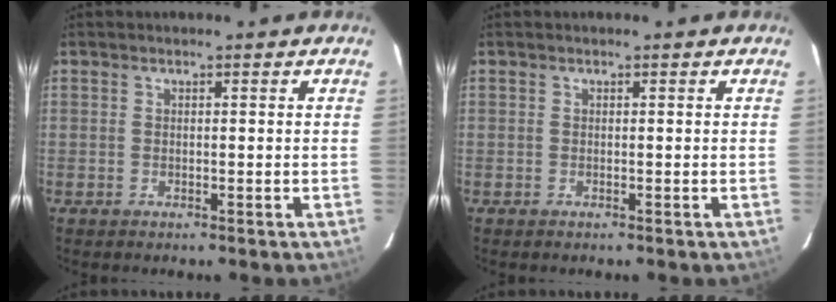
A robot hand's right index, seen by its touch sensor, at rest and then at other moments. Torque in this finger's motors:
{"motor_torque": [0.05, -0.06, 0.04, 0.01]}